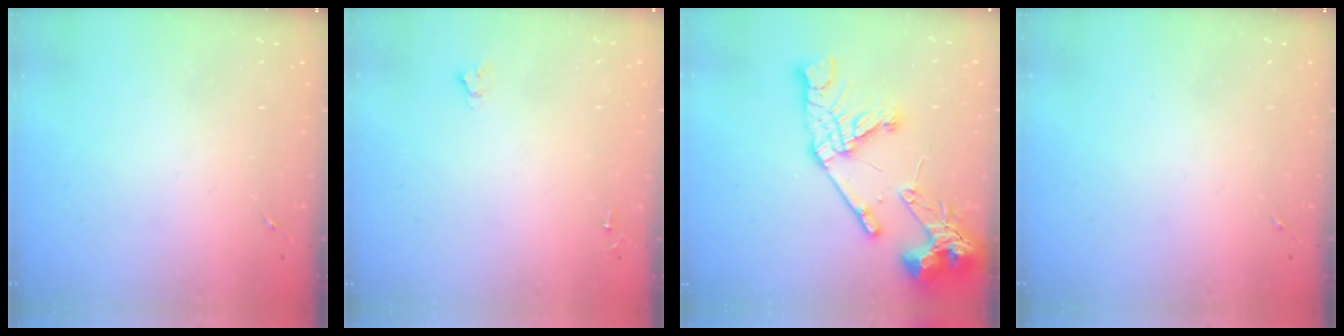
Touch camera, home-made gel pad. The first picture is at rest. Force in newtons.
{"total": 1.8, "press": 1.8, "slide": 0.1}
{"total": 20.6, "press": 20.5, "slide": 2.4}
{"total": 0.0}